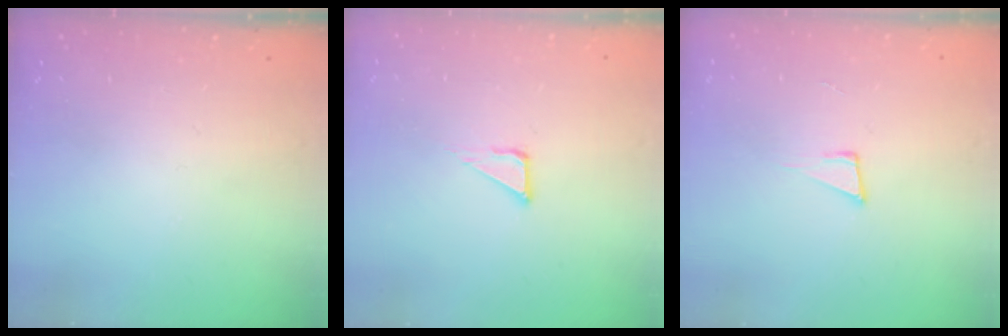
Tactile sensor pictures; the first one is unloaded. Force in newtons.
{"total": 3.3, "press": 3.3, "slide": 0.2}
{"total": 5.7, "press": 4.5, "slide": 3.4}